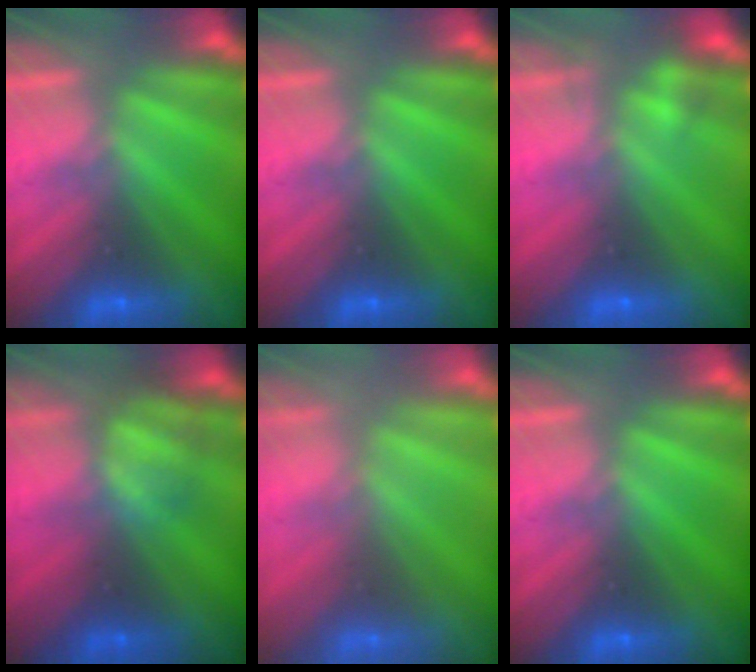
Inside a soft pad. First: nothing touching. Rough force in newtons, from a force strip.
{"total": 0.0}
{"total": 2.2}
{"total": 2.4}
{"total": 2.6}
{"total": 0.0}